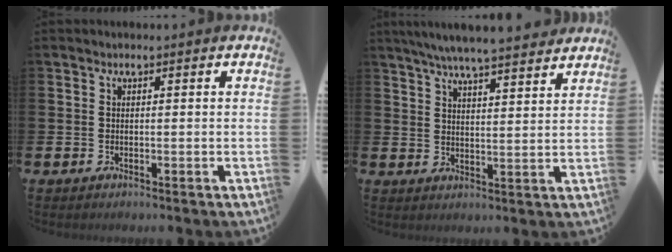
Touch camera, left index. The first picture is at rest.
{"total": 6.6, "force": [6.3, 0.0, 1.9], "torque": [-0.051, -0.033, 0.112]}